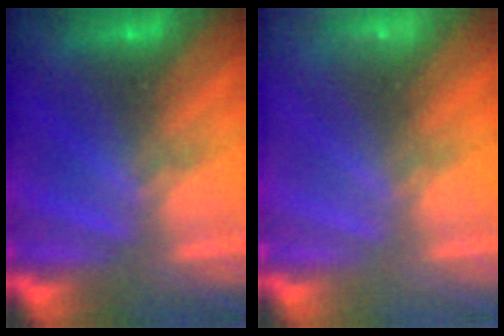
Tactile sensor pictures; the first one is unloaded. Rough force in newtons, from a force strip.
{"total": 2.3}